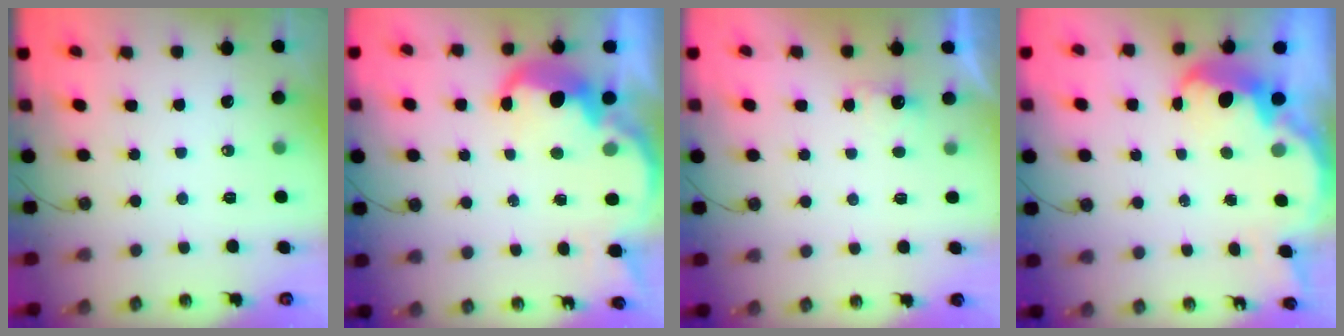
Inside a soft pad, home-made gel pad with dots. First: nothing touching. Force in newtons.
{"total": 8.0, "press": 8.0, "slide": 0.5}
{"total": 2.3, "press": 2.2, "slide": 0.9}
{"total": 5.8, "press": 5.7, "slide": 0.6}